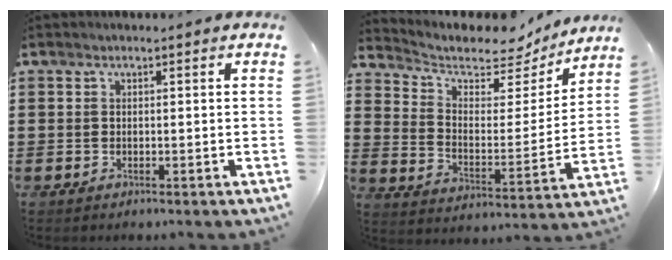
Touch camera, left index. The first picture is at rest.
{"total": 5.8, "force": [5.0, 2.3, 1.6], "torque": [-0.055, -0.038, 0.083]}